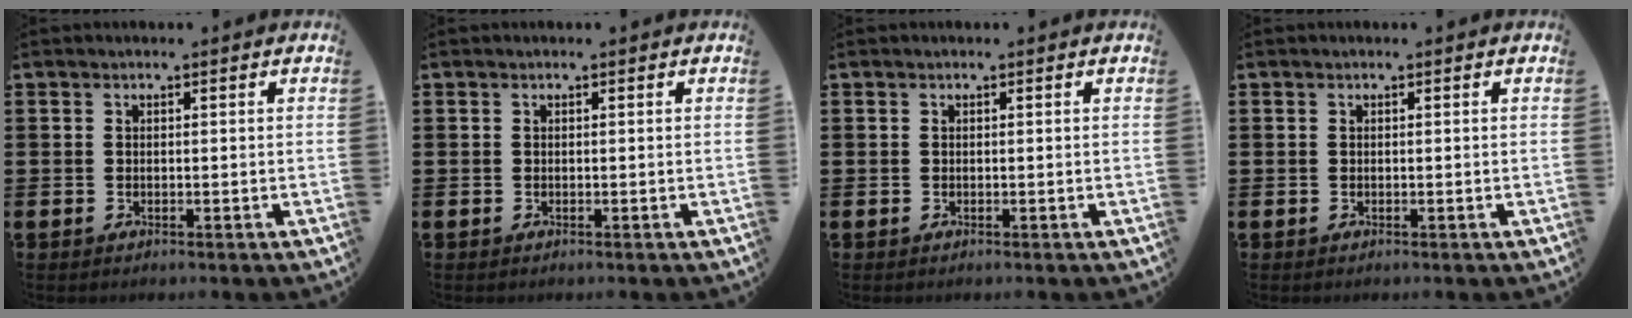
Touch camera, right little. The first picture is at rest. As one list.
[{"total": 0.0}, {"total": 0.0}, {"total": 0.0}]